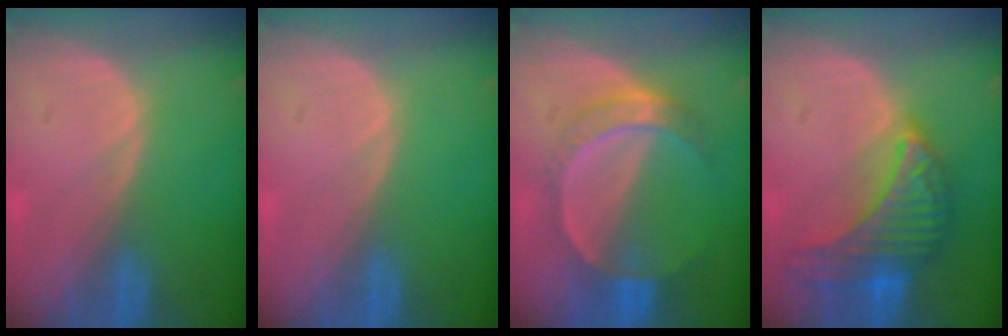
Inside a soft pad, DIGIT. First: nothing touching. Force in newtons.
{"total": 0.0}
{"total": 7.2, "press": 6.3, "slide": 3.5}
{"total": 9.6, "press": 9.5, "slide": 0.6}